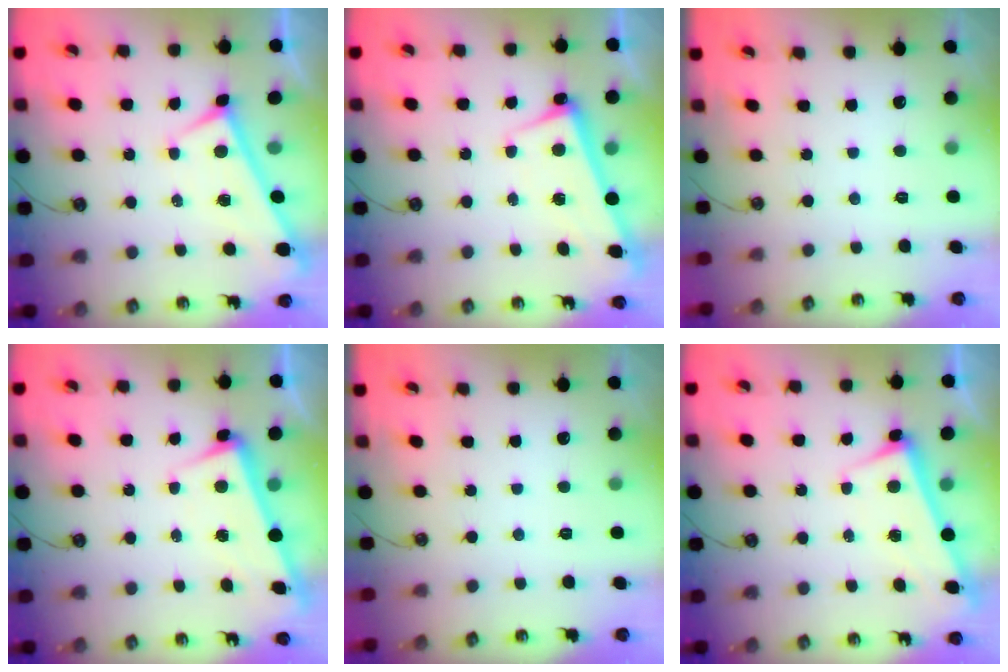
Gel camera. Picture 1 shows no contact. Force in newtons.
{"total": 2.6, "press": 2.4, "slide": 0.9}
{"total": 0.0}
{"total": 3.2, "press": 3.1, "slide": 1.1}
{"total": 0.0}
{"total": 2.9, "press": 2.8, "slide": 0.5}